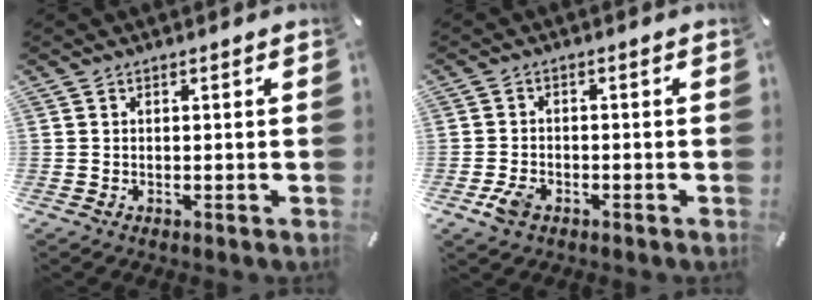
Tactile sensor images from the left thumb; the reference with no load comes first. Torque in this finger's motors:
{"motor_torque": [-0.01, 0.01, 0.01, 0.03, 0.00]}